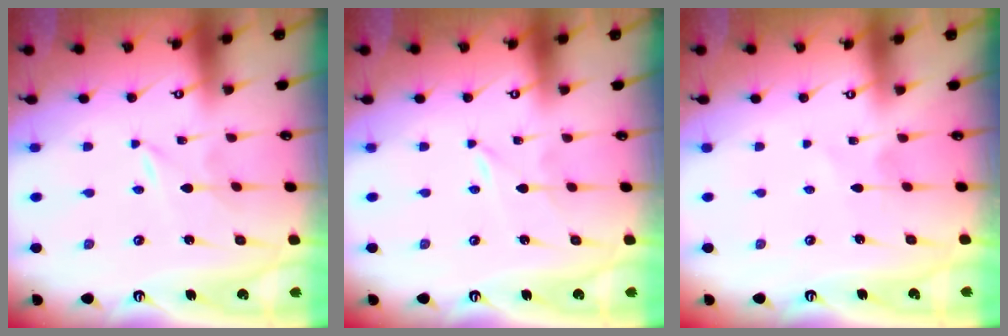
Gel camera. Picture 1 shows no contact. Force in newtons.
{"total": 0.0}
{"total": 2.1, "press": 2.1, "slide": 0.1}